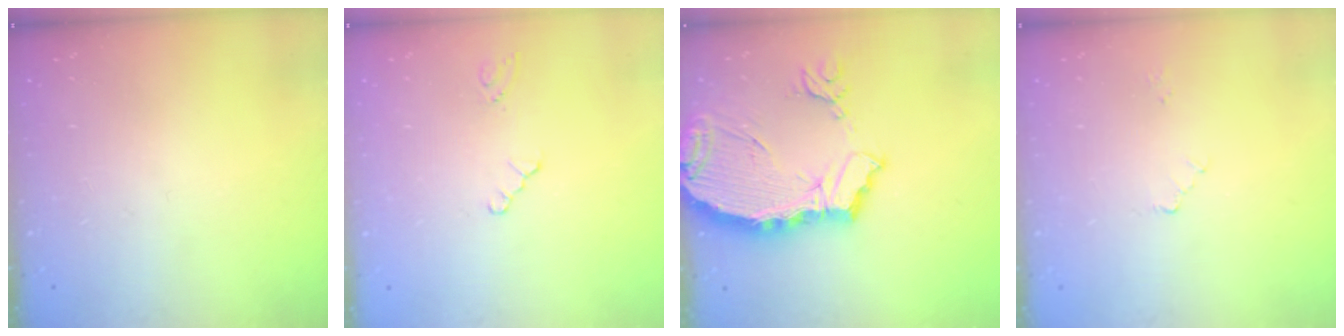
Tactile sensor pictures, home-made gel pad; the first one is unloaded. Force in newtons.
{"total": 0.8, "press": 0.8, "slide": 0.1}
{"total": 11.9, "press": 11.9, "slide": 1.3}
{"total": 2.0, "press": 2.0, "slide": 0.3}